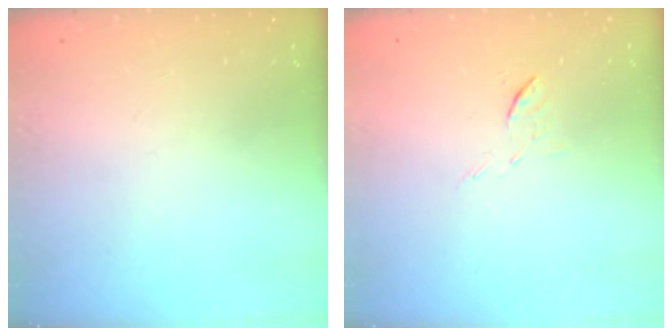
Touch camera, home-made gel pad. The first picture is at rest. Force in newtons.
{"total": 5.3, "press": 5.3, "slide": 0.6}